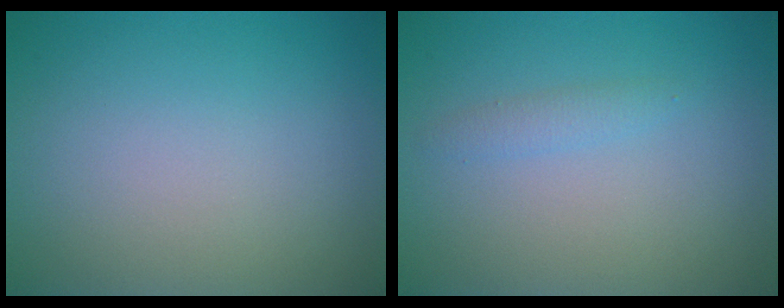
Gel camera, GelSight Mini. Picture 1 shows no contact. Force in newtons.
{"total": 1.0, "press": 1.0, "slide": 0.0}